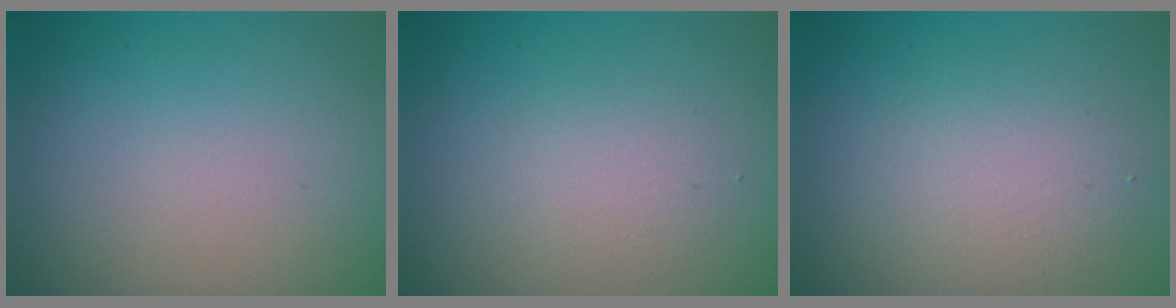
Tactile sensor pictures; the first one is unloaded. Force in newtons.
{"total": 1.8, "press": 1.8, "slide": 0.0}
{"total": 2.0, "press": 2.0, "slide": 0.2}